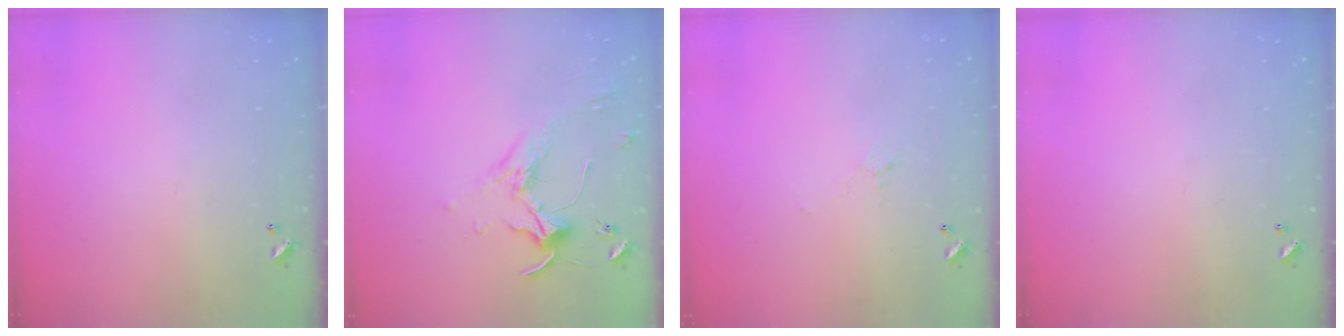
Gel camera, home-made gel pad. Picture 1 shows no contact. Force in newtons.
{"total": 1.8, "press": 1.8, "slide": 0.4}
{"total": 0.6, "press": 0.1, "slide": 0.6}
{"total": 0.0}